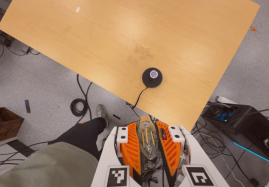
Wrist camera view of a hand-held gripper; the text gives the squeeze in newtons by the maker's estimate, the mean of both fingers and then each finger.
{"total": 19.6, "left": 20.9, "right": 18.2}